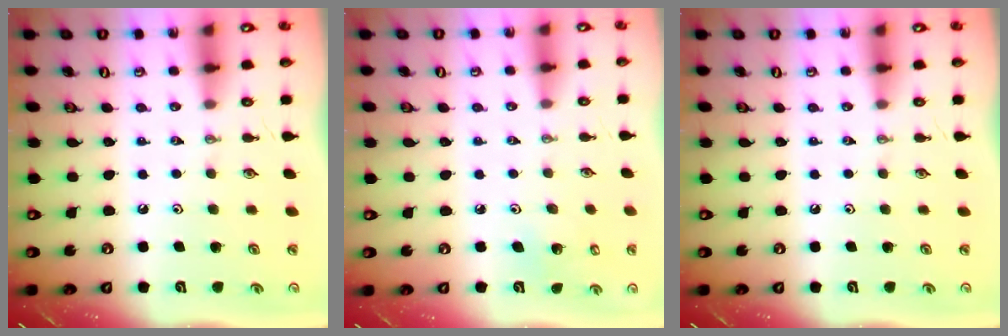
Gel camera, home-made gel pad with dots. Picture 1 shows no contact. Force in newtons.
{"total": 4.3, "press": 4.3, "slide": 0.3}
{"total": 0.0}